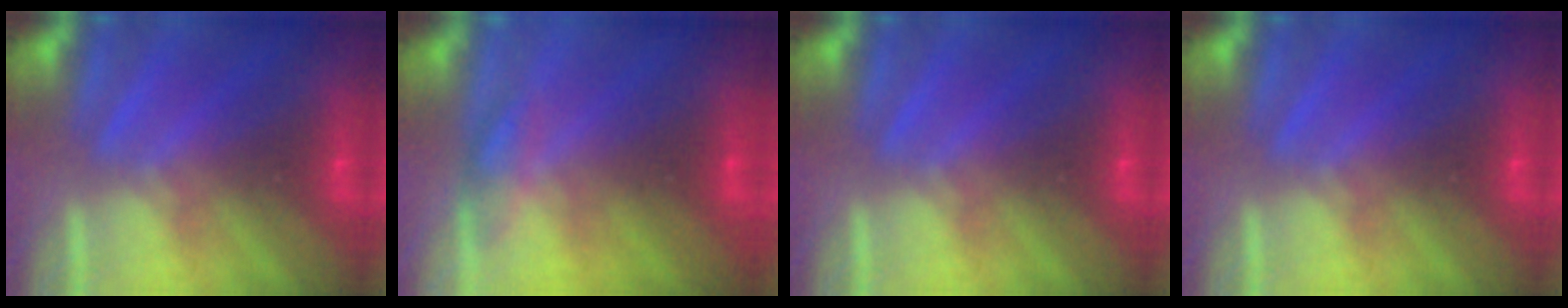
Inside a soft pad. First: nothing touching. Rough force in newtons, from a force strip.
{"total": 3.7}
{"total": 0.0}
{"total": 0.0}